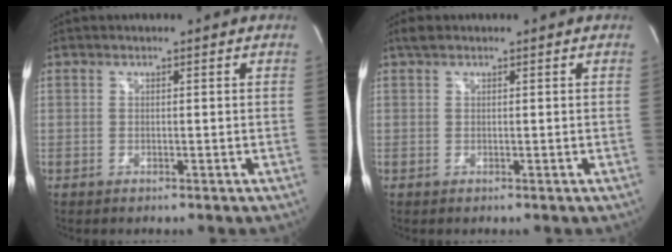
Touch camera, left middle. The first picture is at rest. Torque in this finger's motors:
{"motor_torque": [0.04, 0.08, -0.34, -0.03]}